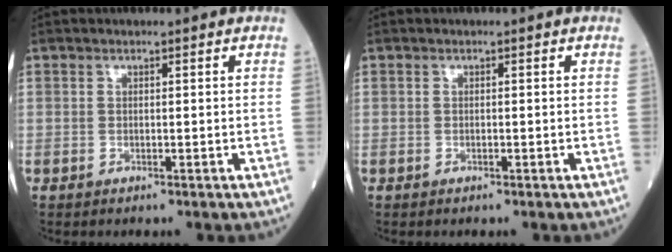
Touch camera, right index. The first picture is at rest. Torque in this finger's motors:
{"motor_torque": [-0.13, -0.04, -0.04, -0.01]}